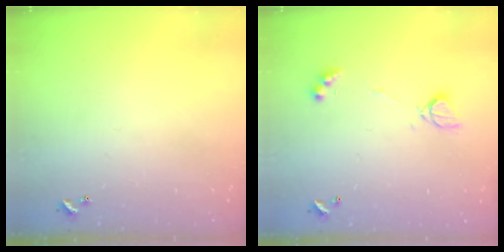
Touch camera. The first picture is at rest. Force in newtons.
{"total": 4.0, "press": 4.0, "slide": 0.8}